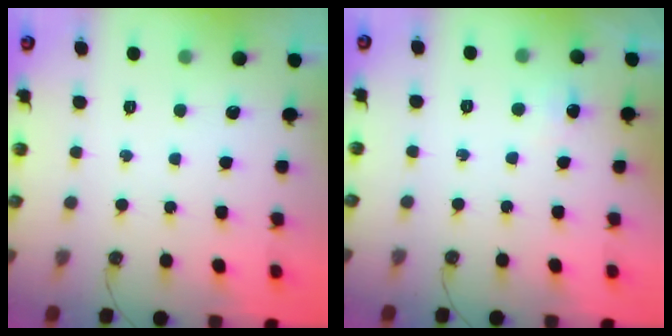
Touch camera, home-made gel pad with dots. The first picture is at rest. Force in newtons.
{"total": 13.0, "press": 3.5, "slide": 12.6}